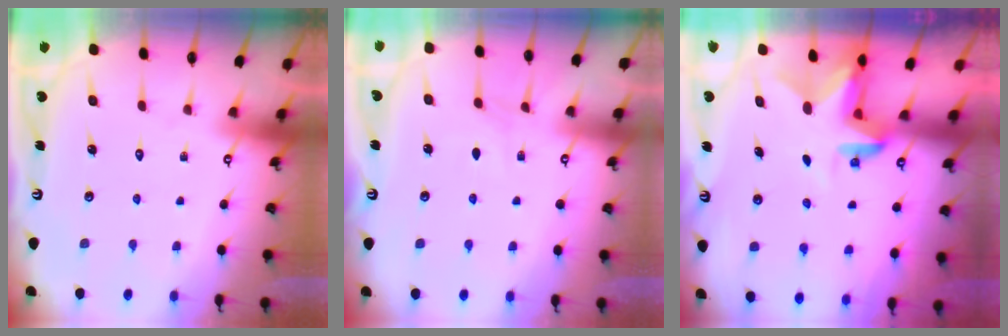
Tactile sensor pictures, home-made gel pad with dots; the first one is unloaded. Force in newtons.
{"total": 3.7, "press": 3.6, "slide": 0.5}
{"total": 3.0, "press": 2.9, "slide": 0.5}